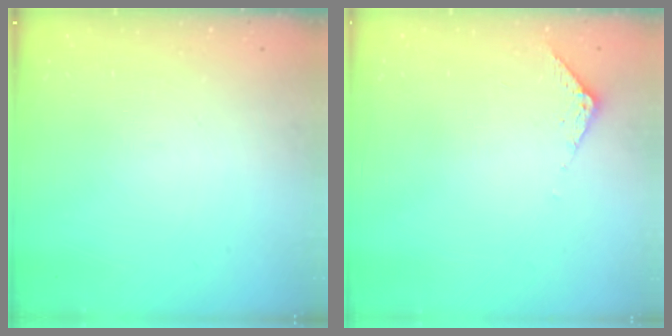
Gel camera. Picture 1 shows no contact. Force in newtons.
{"total": 4.0, "press": 4.0, "slide": 0.5}